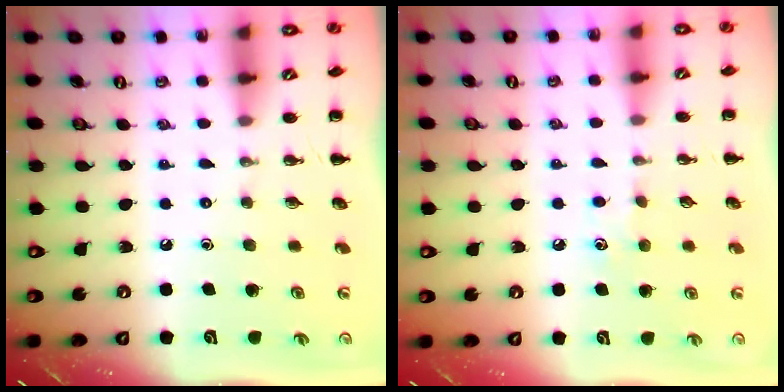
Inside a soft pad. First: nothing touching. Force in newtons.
{"total": 4.7, "press": 4.4, "slide": 1.5}